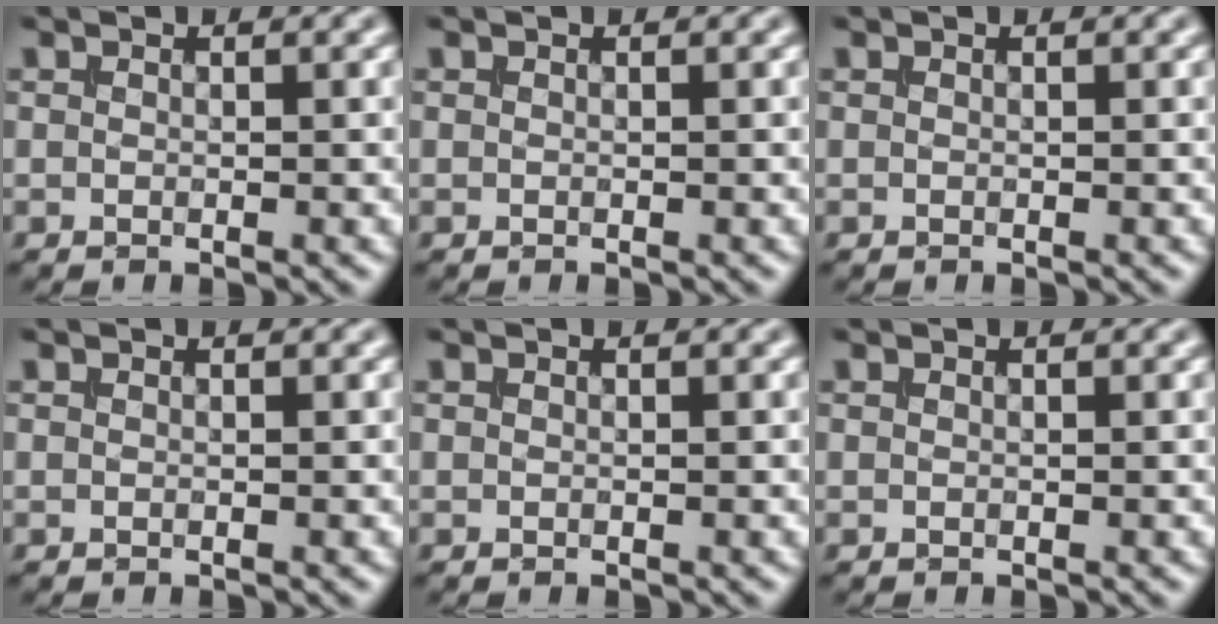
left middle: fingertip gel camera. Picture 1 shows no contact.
{"total": 0.0}
{"total": 0.0}
{"total": 0.0}
{"total": 0.0}
{"total": 0.0}